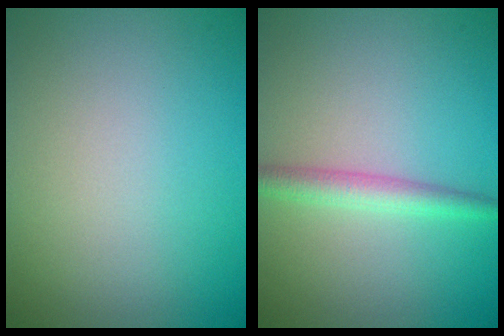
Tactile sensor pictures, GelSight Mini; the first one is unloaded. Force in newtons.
{"total": 2.4, "press": 2.4, "slide": 0.1}